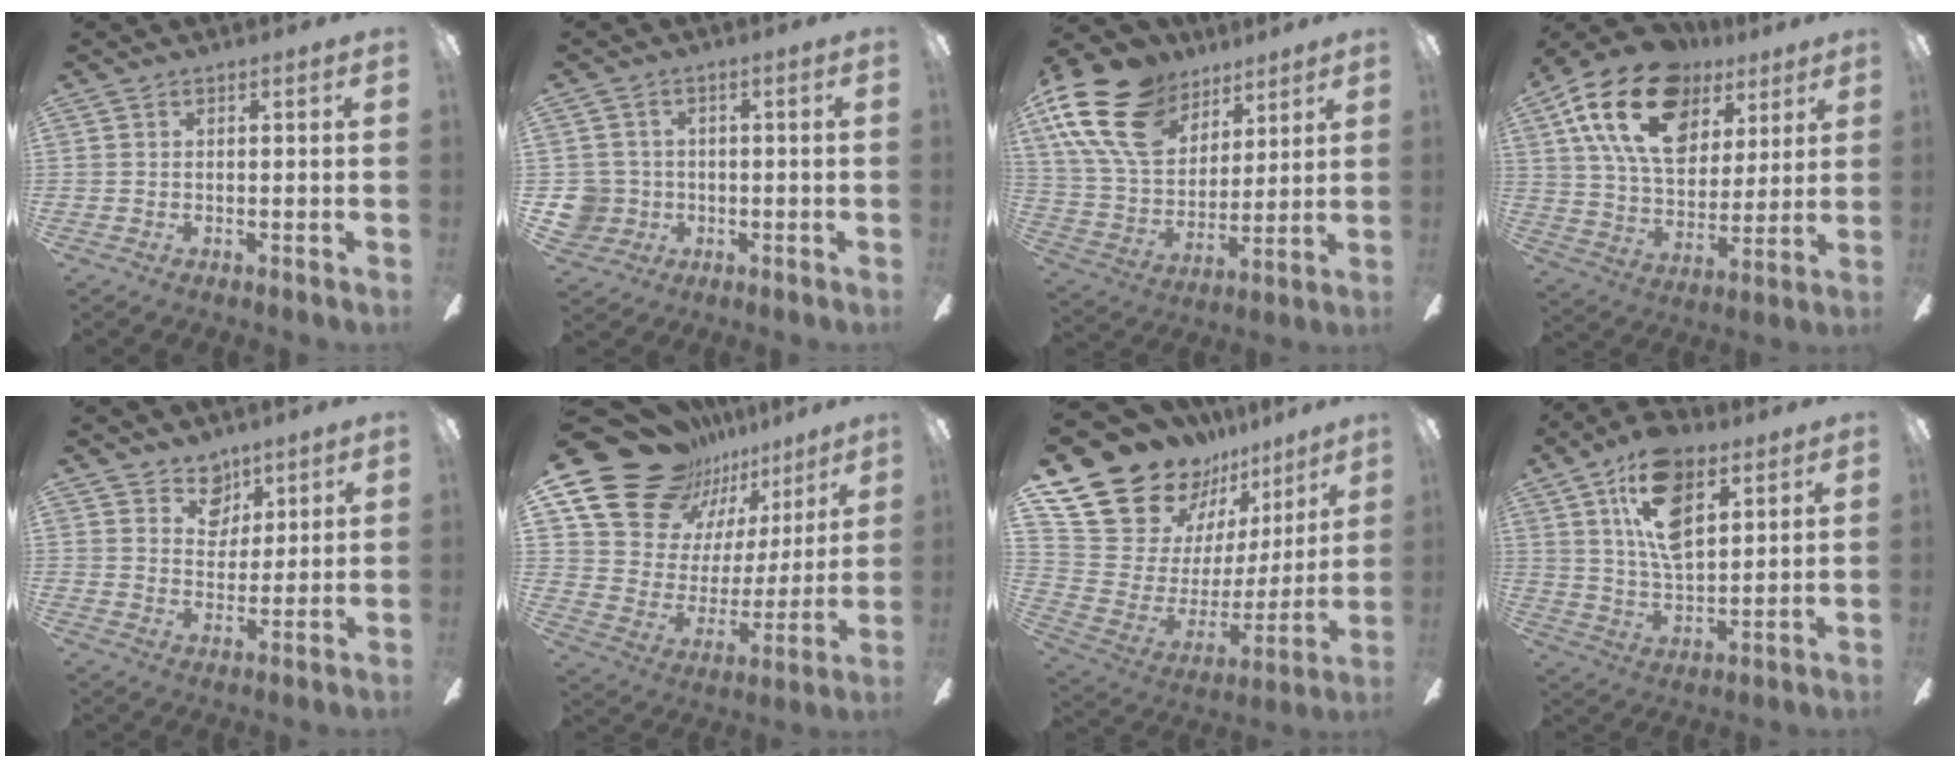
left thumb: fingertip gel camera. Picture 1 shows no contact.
{"total": 6.2, "force": [-0.4, 6.1, 1.3], "torque": [-0.049, 0.010, -0.004]}
{"total": 21.7, "force": [12.4, 13.3, 11.7], "torque": [-0.252, -0.051, 0.230]}
{"total": 23.0, "force": [11.1, 14.7, 13.7], "torque": [-0.240, -0.035, 0.199]}
{"total": 7.3, "force": [5.2, 4.9, 1.1], "torque": [-0.018, -0.029, 0.097]}
{"total": 21.9, "force": [16.5, 12.6, 6.7], "torque": [-0.122, -0.119, 0.319]}
{"total": 21.4, "force": [16.6, 11.9, 6.6], "torque": [-0.128, -0.127, 0.324]}
{"total": 15.8, "force": [8.1, 8.6, 10.5], "torque": [-0.184, -0.008, 0.149]}